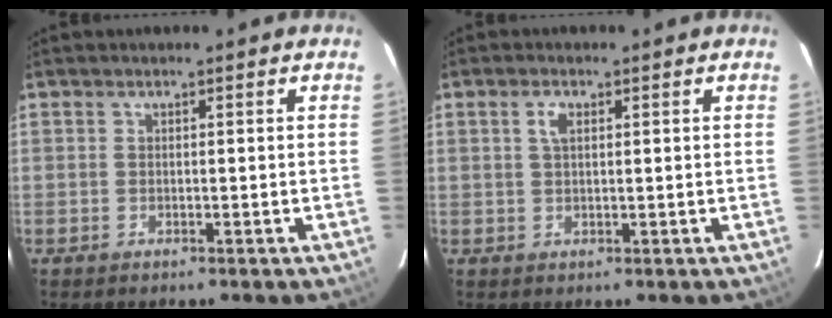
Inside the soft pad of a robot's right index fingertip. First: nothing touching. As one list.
[{"total": 2.2, "force": [0.8, 1.1, 1.8], "torque": [-0.036, 0.006, 0.014]}]